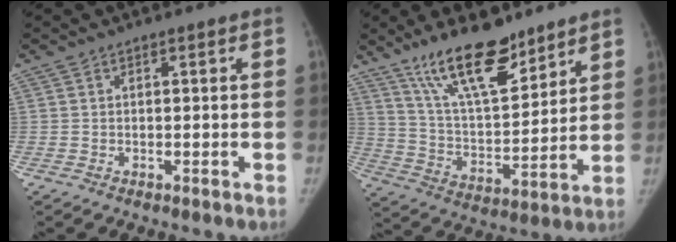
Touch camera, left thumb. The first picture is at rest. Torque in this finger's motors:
{"motor_torque": [0.42, 0.01, 1.45, -1.30, 0.10]}